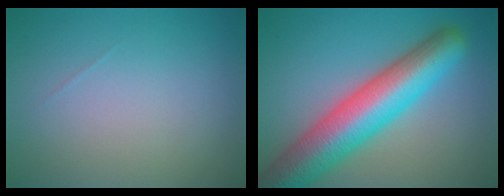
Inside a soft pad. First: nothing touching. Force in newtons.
{"total": 10.0, "press": 10.0, "slide": 0.4}